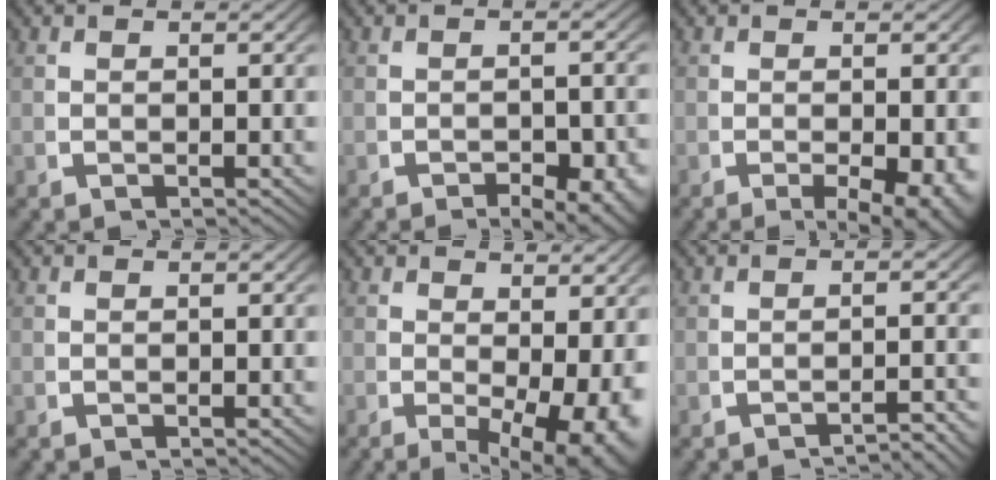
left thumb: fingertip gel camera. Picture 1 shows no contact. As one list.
[{"total": 4.4, "force": [-2.7, 2.0, 2.8], "torque": [-0.039, -0.019, -0.037]}, {"total": 4.7, "force": [-1.8, 2.1, 3.8], "torque": [-0.060, -0.024, -0.017]}, {"total": 0.0}, {"total": 6.9, "force": [-1.1, 3.8, 5.7], "torque": [-0.086, -0.032, -0.003]}, {"total": 2.5, "force": [-2.4, 0.0, 0.8], "torque": [-0.013, -0.002, -0.036]}]